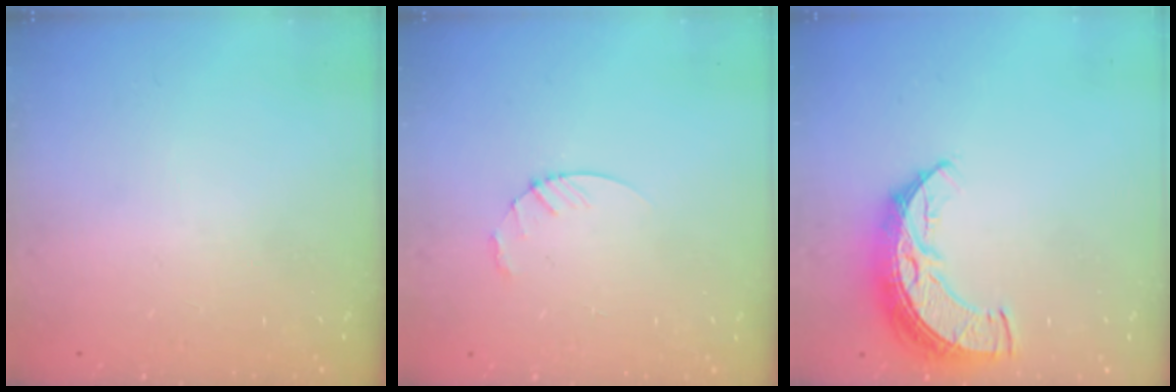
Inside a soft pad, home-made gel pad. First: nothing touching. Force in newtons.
{"total": 3.7, "press": 3.7, "slide": 0.5}
{"total": 9.6, "press": 9.6, "slide": 0.6}